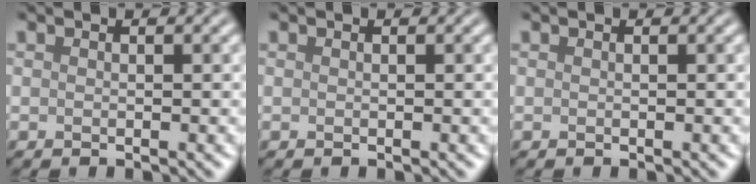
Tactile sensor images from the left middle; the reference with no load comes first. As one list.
[{"total": 0.0}, {"total": 0.0}]